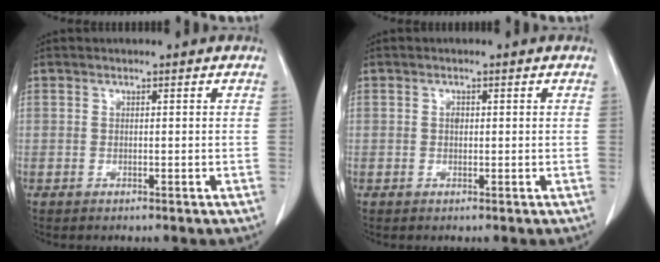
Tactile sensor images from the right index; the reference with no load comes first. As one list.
[{"total": 0.9, "force": [0.1, 0.6, 0.6], "torque": [-0.011, 0.002, 0.000]}]